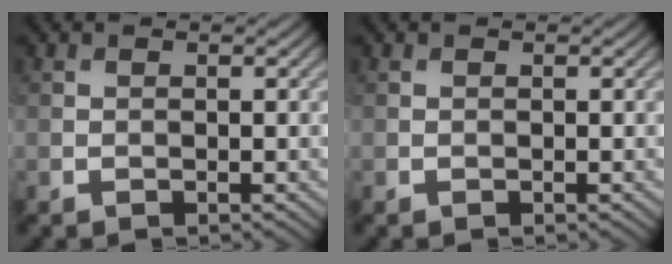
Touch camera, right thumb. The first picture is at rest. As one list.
[{"total": 0.0}]